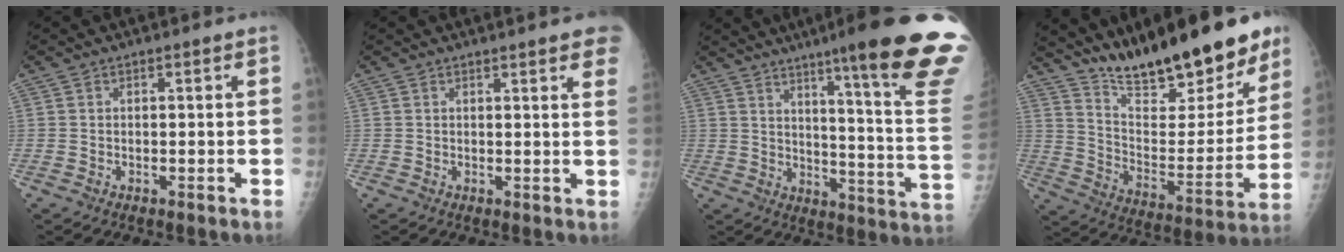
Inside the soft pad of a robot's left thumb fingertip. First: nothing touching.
{"total": 8.2, "force": [5.9, 1.5, 5.5], "torque": [-0.049, -0.011, 0.055]}
{"total": 25.2, "force": [16.3, 1.1, 19.1], "torque": [-0.220, -0.096, 0.220]}
{"total": 24.3, "force": [18.8, 7.3, 13.5], "torque": [-0.166, -0.098, 0.299]}